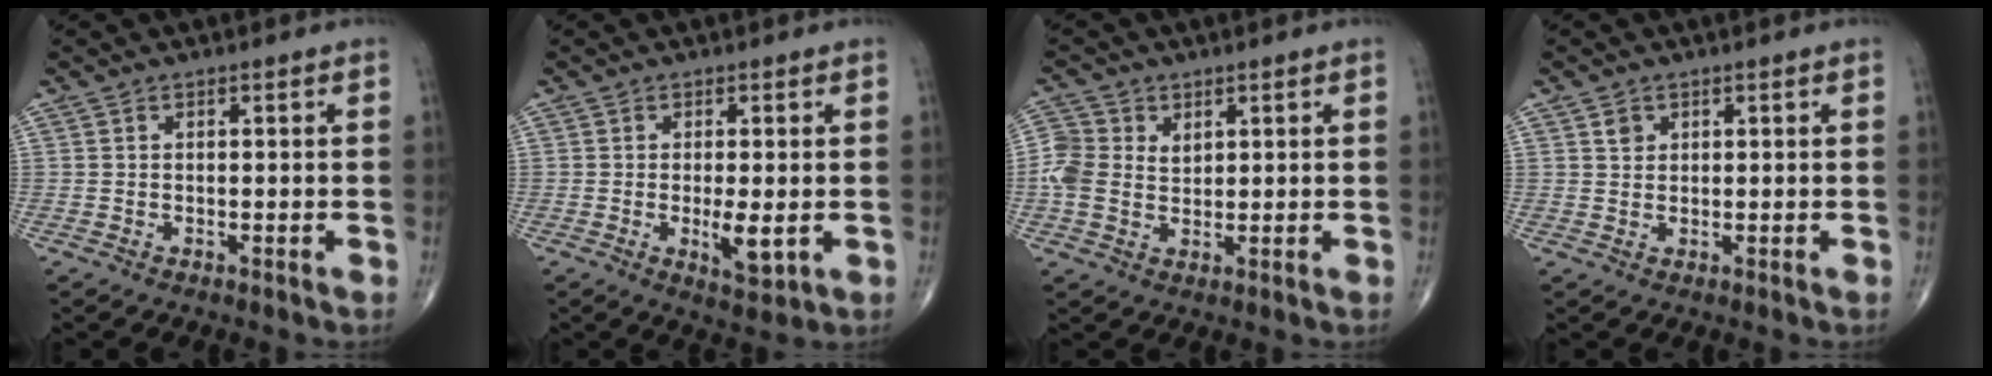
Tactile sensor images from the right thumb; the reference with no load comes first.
{"total": 5.2, "force": [-0.8, 1.7, 4.8], "torque": [-0.078, -0.014, -0.009]}
{"total": 5.7, "force": [1.3, 4.6, 3.1], "torque": [-0.057, 0.001, 0.019]}
{"total": 1.8, "force": [0.8, 1.4, 0.6], "torque": [0.001, -0.004, 0.012]}